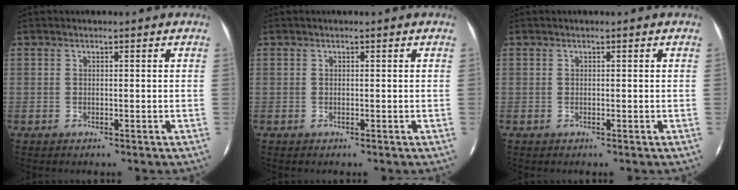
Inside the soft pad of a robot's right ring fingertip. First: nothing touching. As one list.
[{"total": 0.0}, {"total": 0.0}]